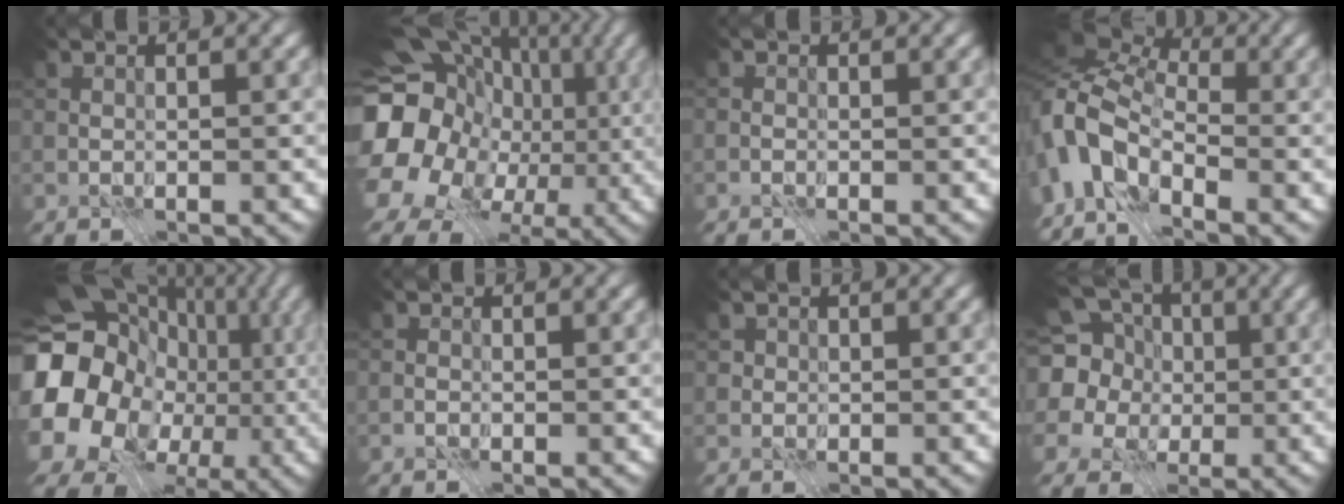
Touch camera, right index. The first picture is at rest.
{"total": 20.3, "force": [-1.0, 17.2, 10.7], "torque": [-0.208, 0.001, -0.039]}
{"total": 0.6, "force": [-0.4, 0.4, 0.2], "torque": [0.003, 0.001, -0.009]}
{"total": 9.3, "force": [-1.8, 5.8, 7.0], "torque": [-0.163, 0.002, -0.047]}
{"total": 20.5, "force": [-1.2, 18.4, 9.0], "torque": [-0.186, -0.008, -0.037]}
{"total": 0.9, "force": [-0.4, 0.7, 0.3], "torque": [0.006, 0.005, -0.012]}
{"total": 1.2, "force": [0.4, 1.1, 0.3], "torque": [-0.002, -0.001, 0.013]}
{"total": 12.3, "force": [2.9, 10.6, 5.5], "torque": [-0.152, 0.024, 0.016]}